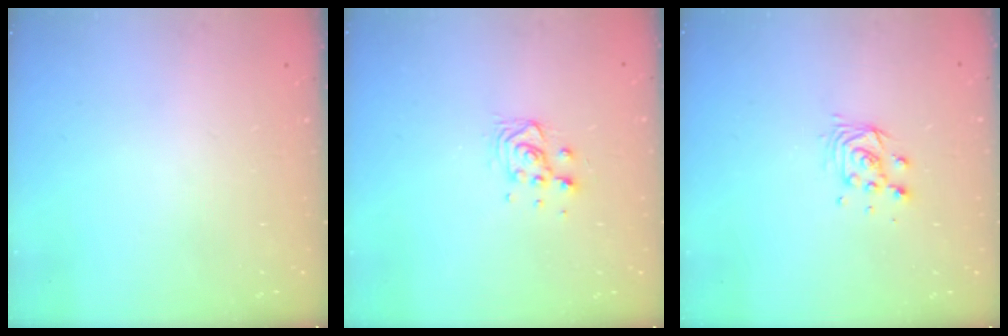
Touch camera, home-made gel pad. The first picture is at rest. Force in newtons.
{"total": 6.6, "press": 6.5, "slide": 1.0}
{"total": 5.2, "press": 5.2, "slide": 0.2}